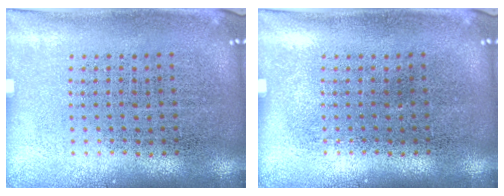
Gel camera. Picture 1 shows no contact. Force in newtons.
{"total": 0.0}